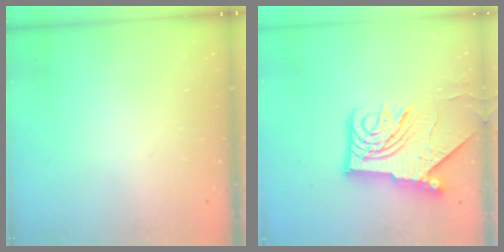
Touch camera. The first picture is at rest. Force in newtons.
{"total": 16.1, "press": 16.0, "slide": 1.9}